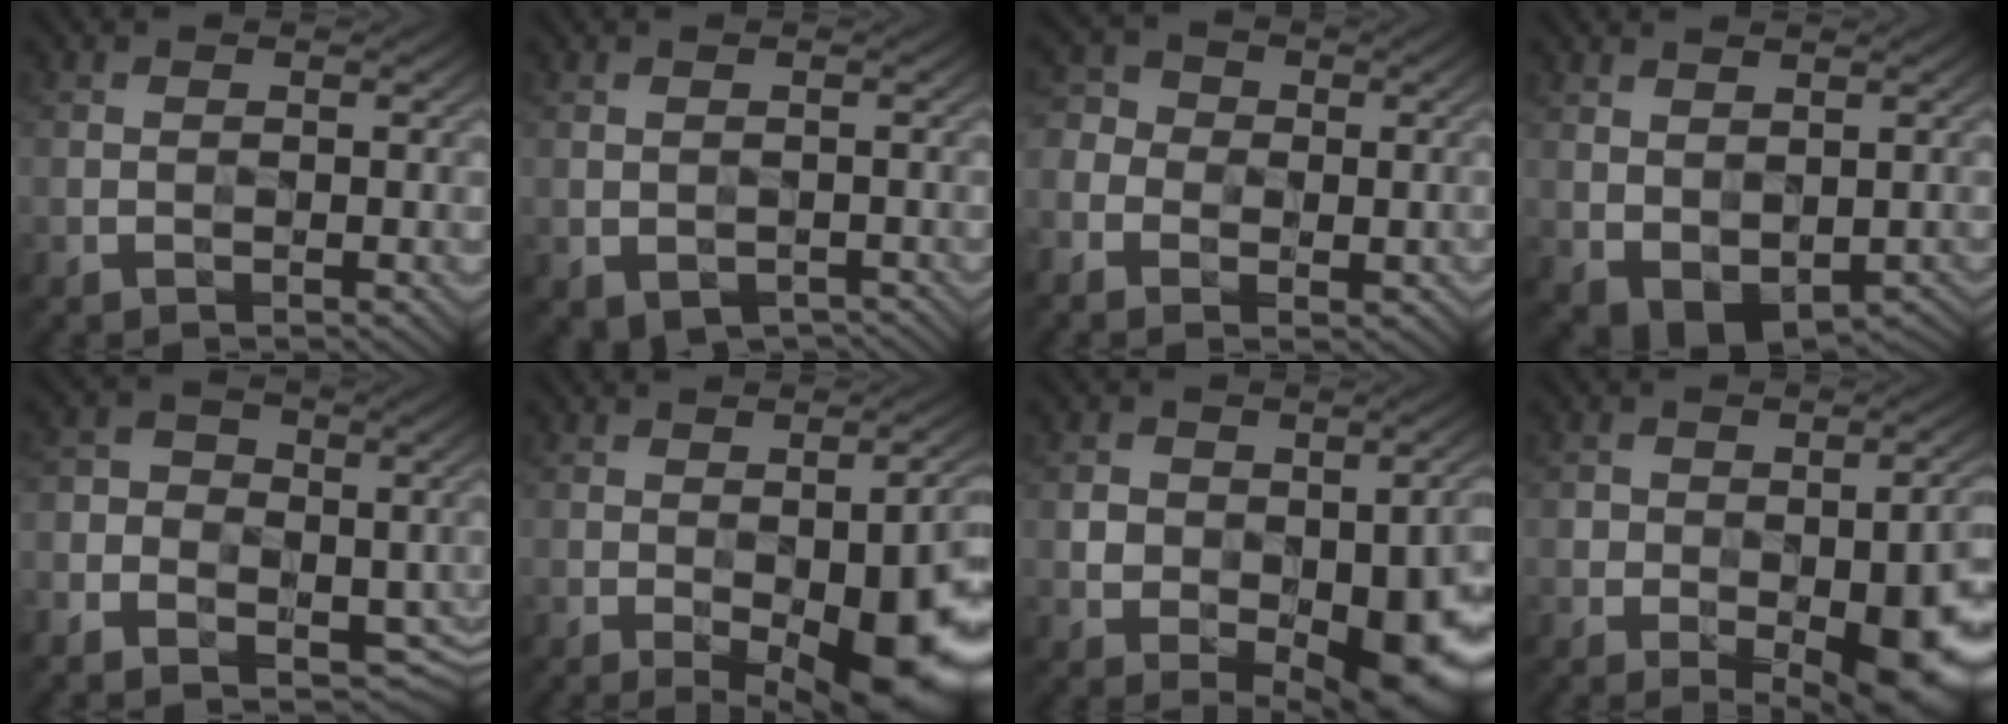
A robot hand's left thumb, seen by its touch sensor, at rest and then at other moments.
{"total": 2.5, "force": [-1.3, 1.6, 1.4], "torque": [-0.025, -0.013, -0.013]}
{"total": 6.4, "force": [-2.4, 5.5, 2.4], "torque": [-0.062, -0.004, -0.060]}
{"total": 4.7, "force": [-0.1, 3.3, 3.4], "torque": [-0.071, -0.021, 0.012]}
{"total": 8.8, "force": [-4.6, 6.3, 4.0], "torque": [-0.089, -0.018, -0.086]}
{"total": 15.0, "force": [-4.8, 5.9, 13.0], "torque": [-0.164, -0.020, -0.051]}
{"total": 12.7, "force": [-2.7, 8.2, 9.3], "torque": [-0.128, -0.041, -0.018]}
{"total": 14.6, "force": [-5.2, 7.5, 11.3], "torque": [-0.134, -0.025, -0.057]}